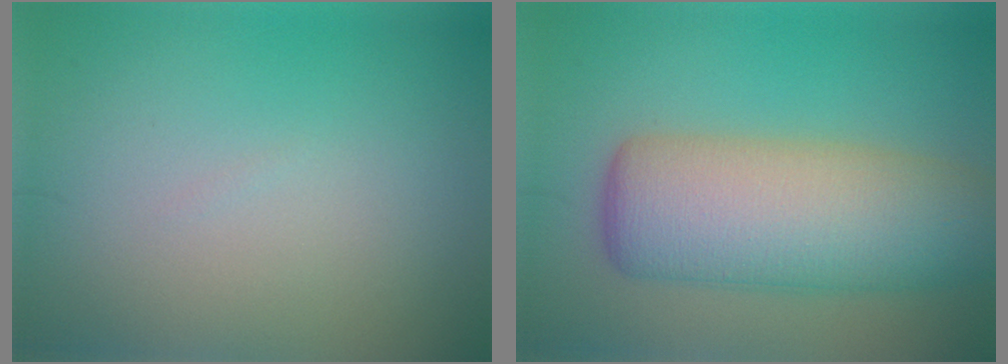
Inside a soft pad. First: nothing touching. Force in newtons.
{"total": 10.6, "press": 10.6, "slide": 0.6}